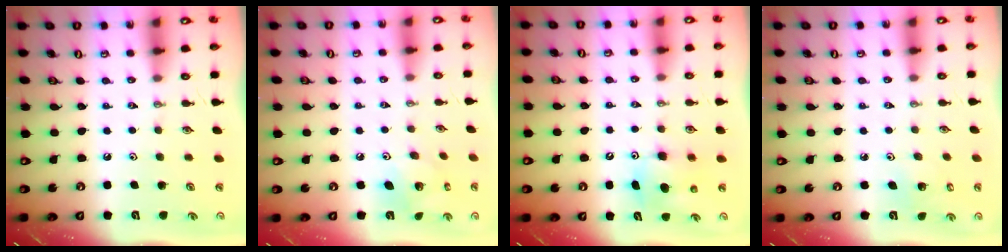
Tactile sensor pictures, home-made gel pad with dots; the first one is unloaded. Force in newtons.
{"total": 8.3, "press": 8.3, "slide": 0.1}
{"total": 8.5, "press": 8.4, "slide": 1.0}
{"total": 4.0, "press": 4.0, "slide": 0.3}